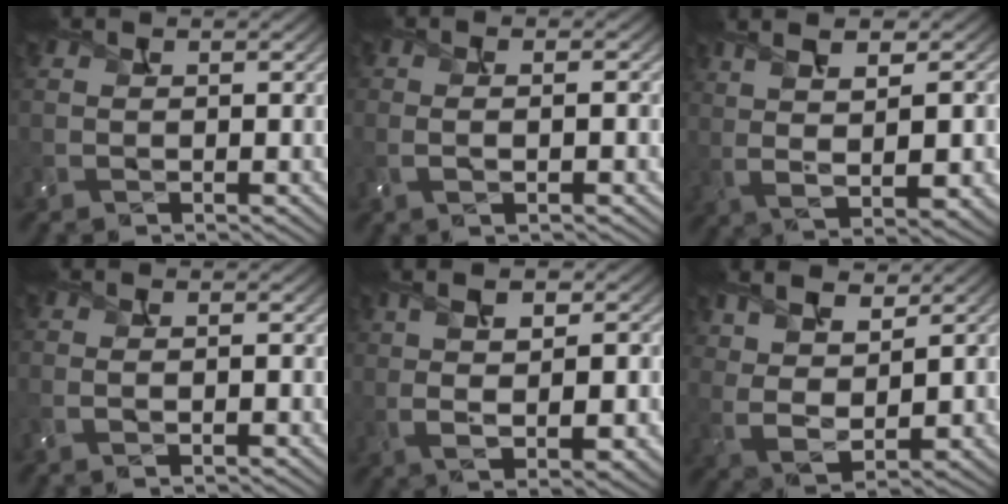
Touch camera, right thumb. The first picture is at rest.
{"total": 3.1, "force": [-0.3, 0.6, 3.0], "torque": [-0.048, 0.004, -0.014]}
{"total": 9.9, "force": [2.5, 3.0, 9.1], "torque": [-0.168, 0.007, 0.046]}
{"total": 2.0, "force": [-0.5, 0.6, 1.8], "torque": [-0.015, 0.003, -0.014]}
{"total": 10.0, "force": [1.2, 4.1, 9.1], "torque": [-0.149, 0.011, 0.021]}
{"total": 7.7, "force": [3.5, 3.5, 5.9], "torque": [-0.120, 0.004, 0.064]}